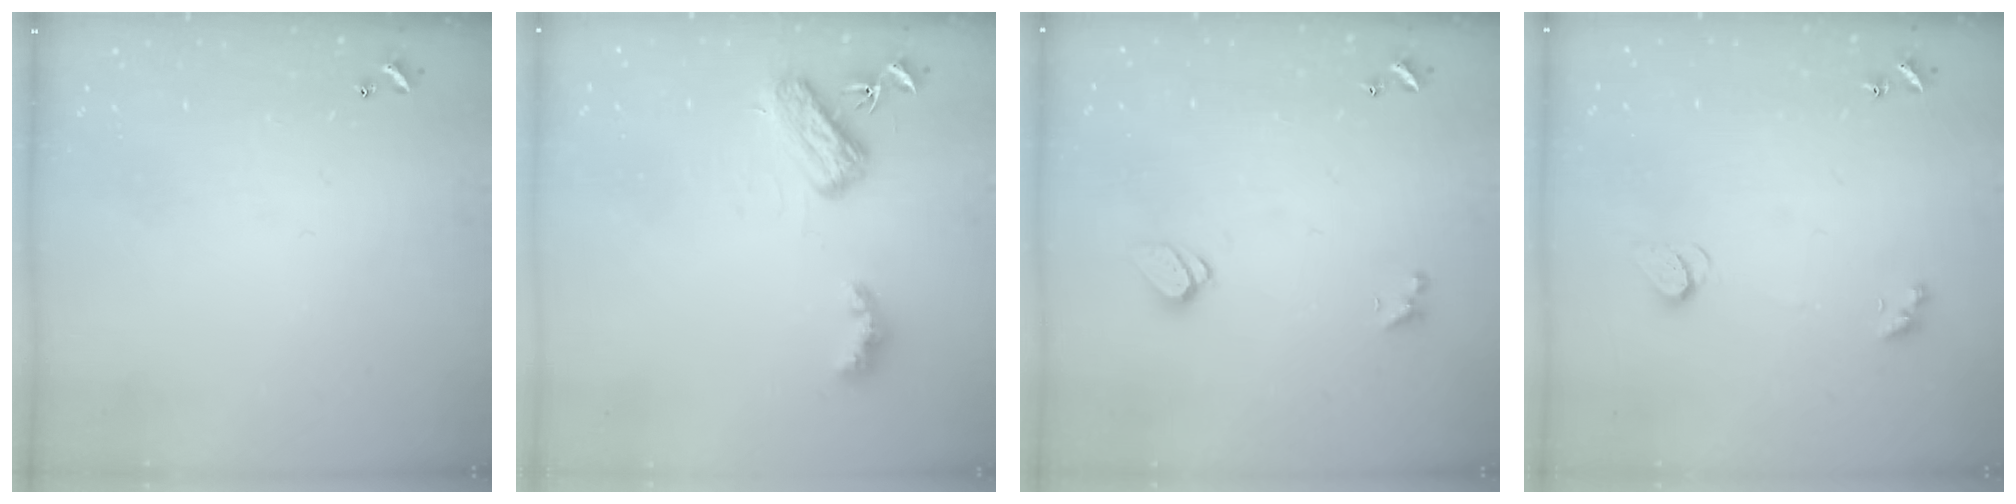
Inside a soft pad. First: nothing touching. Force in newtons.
{"total": 6.0, "press": 6.0, "slide": 0.1}
{"total": 1.3, "press": 1.2, "slide": 0.4}
{"total": 2.6, "press": 2.6, "slide": 0.5}